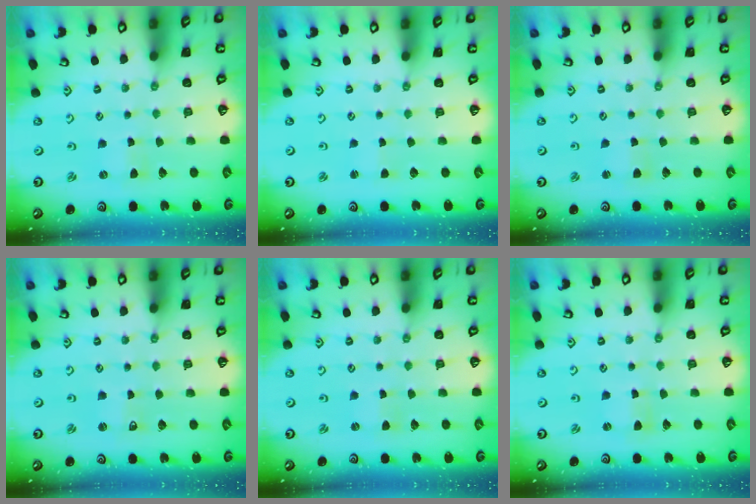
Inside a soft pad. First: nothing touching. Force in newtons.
{"total": 0.8, "press": 0.8, "slide": 0.1}
{"total": 2.7, "press": 2.7, "slide": 0.3}
{"total": 1.4, "press": 1.4, "slide": 0.0}
{"total": 0.0}
{"total": 0.0}